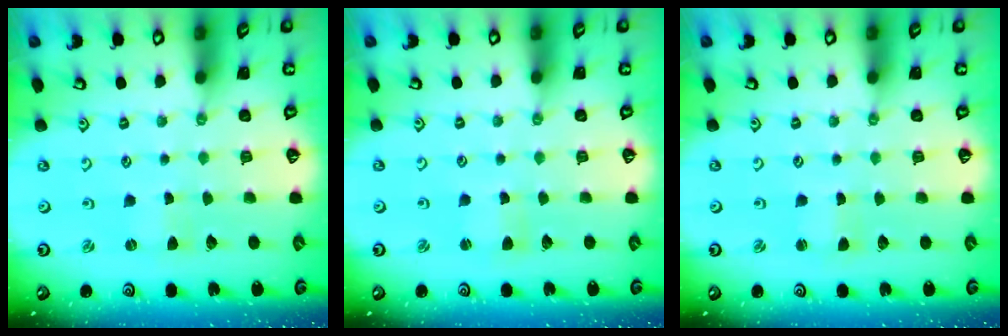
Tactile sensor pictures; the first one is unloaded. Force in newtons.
{"total": 2.2, "press": 2.2, "slide": 0.3}
{"total": 0.9, "press": 0.9, "slide": 0.0}